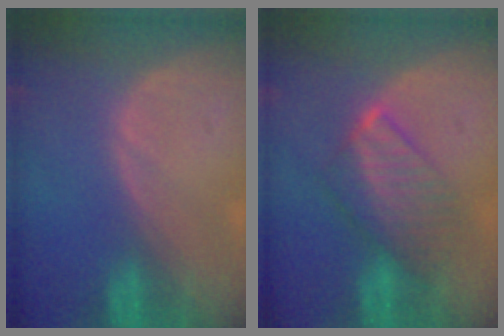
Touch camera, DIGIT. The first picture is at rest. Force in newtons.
{"total": 6.5, "press": 6.4, "slide": 0.9}